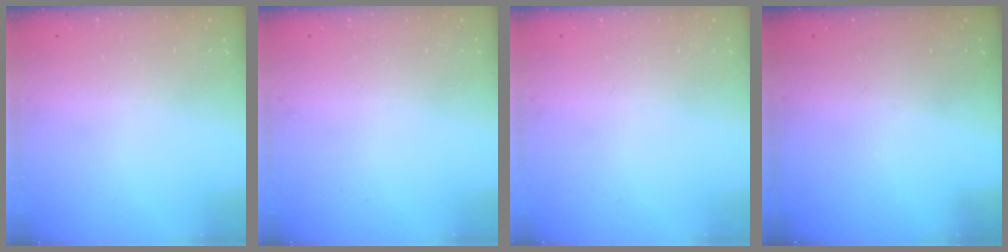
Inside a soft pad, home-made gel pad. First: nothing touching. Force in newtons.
{"total": 0.0}
{"total": 0.0}
{"total": 0.0}